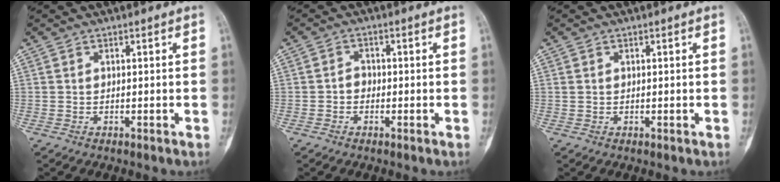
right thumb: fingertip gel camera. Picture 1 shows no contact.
{"total": 2.1, "force": [-0.6, 1.8, 0.9], "torque": [-0.001, 0.010, -0.015]}
{"total": 0.6, "force": [0.2, 0.5, 0.2], "torque": [-0.002, 0.001, 0.004]}